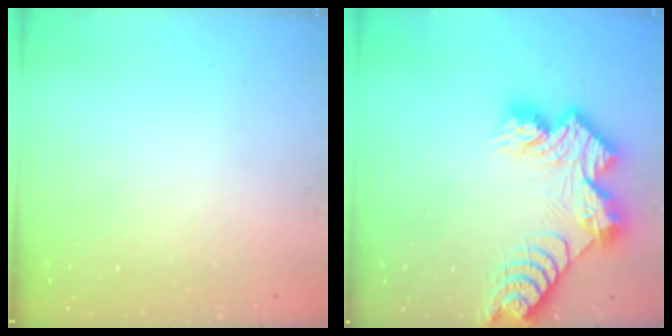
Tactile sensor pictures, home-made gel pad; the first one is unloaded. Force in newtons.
{"total": 13.4, "press": 13.4, "slide": 1.1}